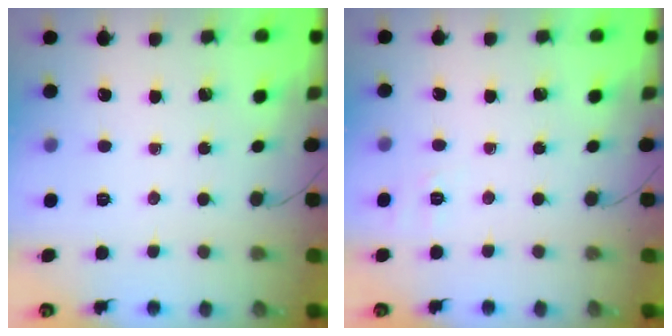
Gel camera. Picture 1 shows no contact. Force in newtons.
{"total": 1.9, "press": 0.5, "slide": 1.8}